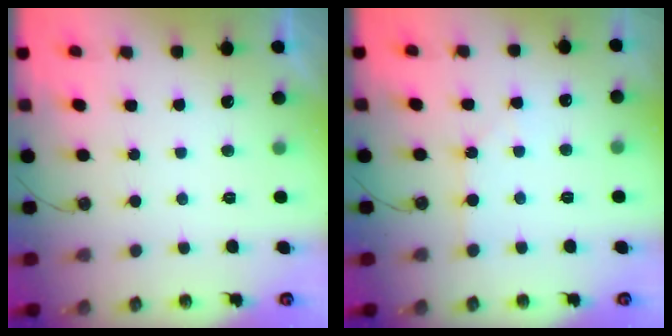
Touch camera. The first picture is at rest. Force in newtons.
{"total": 1.5, "press": 1.5, "slide": 0.2}